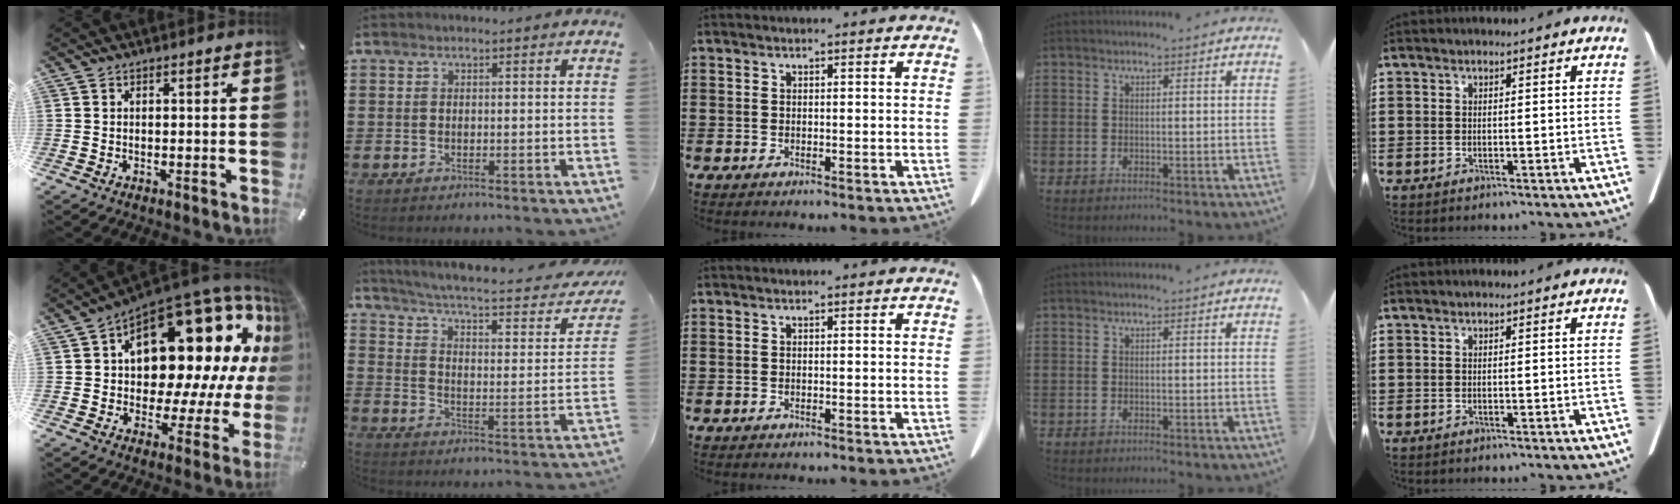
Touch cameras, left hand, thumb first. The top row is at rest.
{"thumb": {"total": 27.7, "force": [9.8, 15.0, 21.2], "torque": [-0.304, -0.087, 0.178]}, "index": {"total": 4.6, "force": [3.7, -0.4, 2.7], "torque": [-0.073, -0.037, 0.053]}}